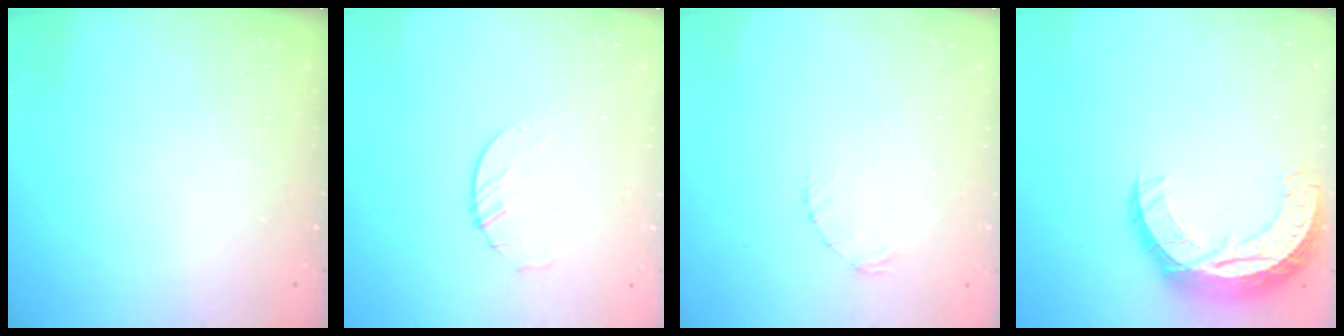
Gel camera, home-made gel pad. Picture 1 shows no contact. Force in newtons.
{"total": 2.7, "press": 2.6, "slide": 0.3}
{"total": 1.4, "press": 1.4, "slide": 0.2}
{"total": 13.7, "press": 13.7, "slide": 0.9}